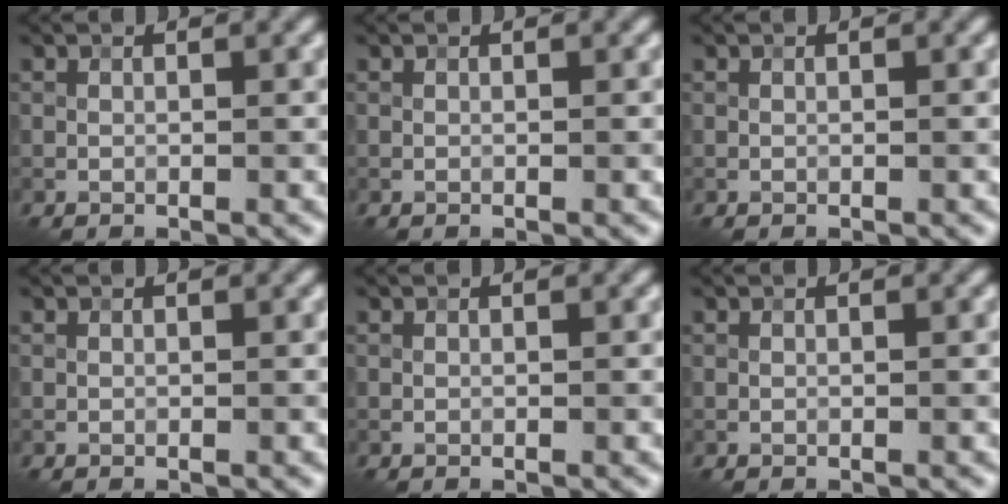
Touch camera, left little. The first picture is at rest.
{"total": 0.0}
{"total": 0.0}
{"total": 0.0}
{"total": 0.0}
{"total": 0.0}